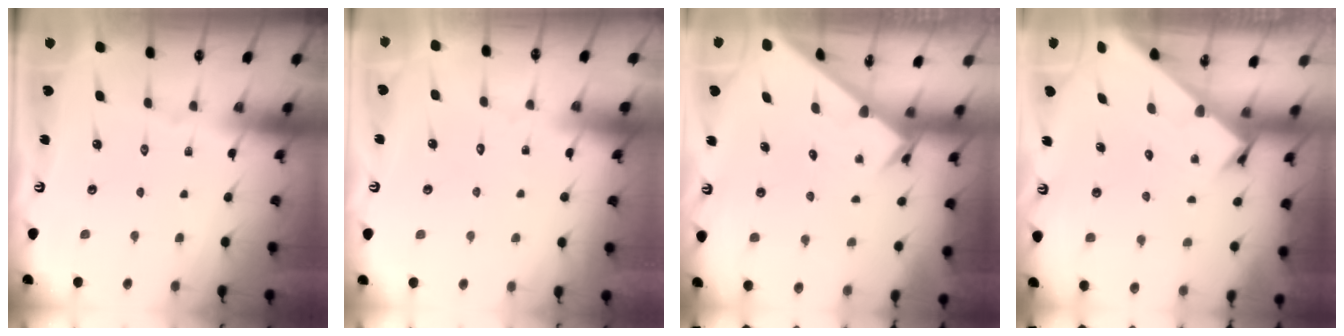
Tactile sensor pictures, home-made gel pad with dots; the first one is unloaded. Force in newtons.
{"total": 3.1, "press": 3.1, "slide": 0.3}
{"total": 2.4, "press": 2.4, "slide": 0.2}
{"total": 2.6, "press": 2.6, "slide": 0.3}